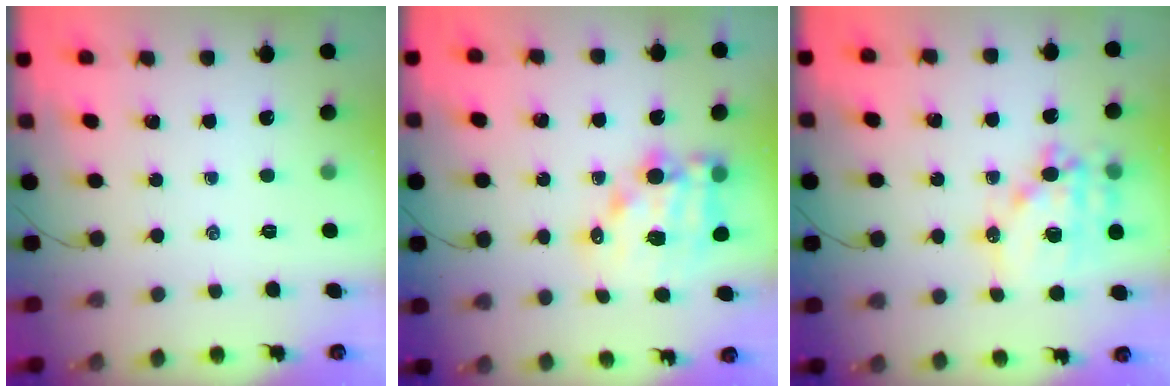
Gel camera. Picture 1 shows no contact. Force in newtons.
{"total": 11.9, "press": 11.6, "slide": 2.9}
{"total": 15.6, "press": 15.3, "slide": 3.2}